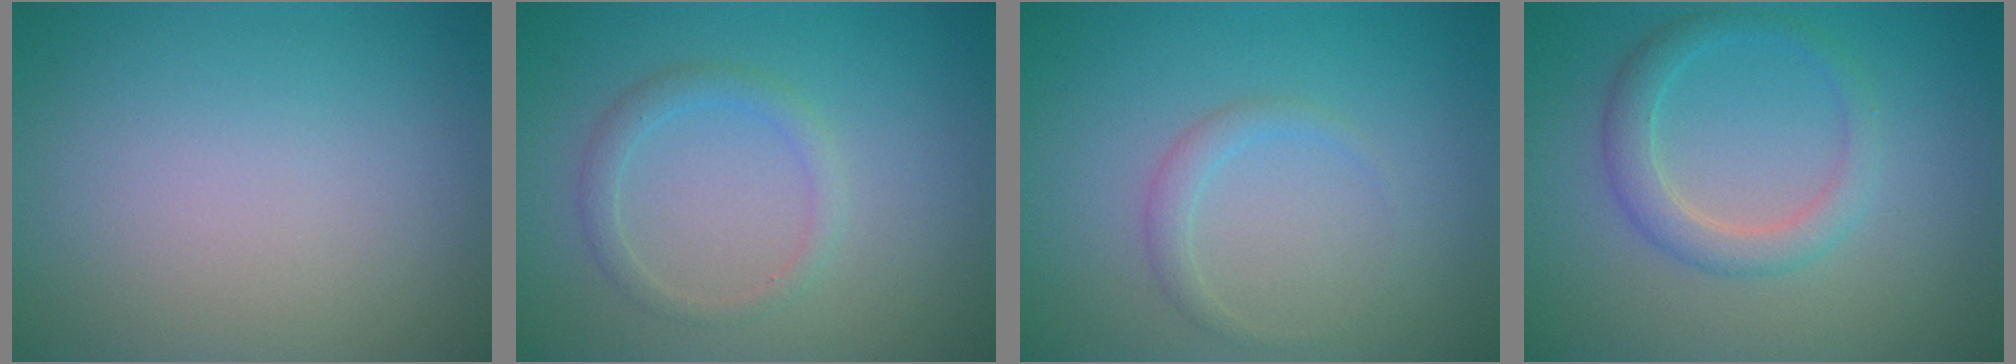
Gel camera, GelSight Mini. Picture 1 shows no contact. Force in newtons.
{"total": 1.7, "press": 1.7, "slide": 0.2}
{"total": 1.2, "press": 1.2, "slide": 0.1}
{"total": 2.7, "press": 2.7, "slide": 0.1}